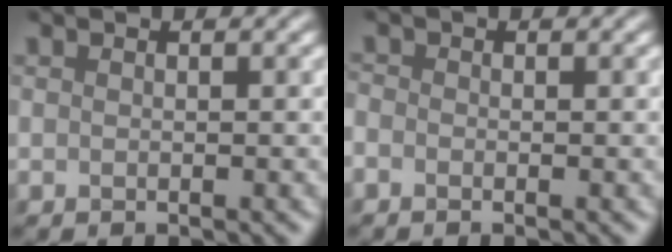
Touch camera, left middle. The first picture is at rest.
{"total": 1.1, "force": [-0.9, 0.4, 0.3], "torque": [-0.007, 0.002, -0.020]}